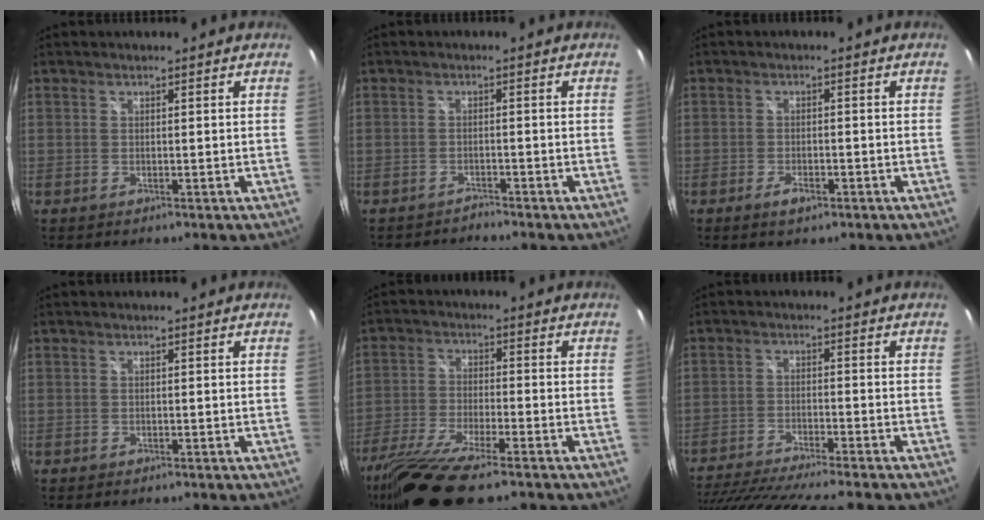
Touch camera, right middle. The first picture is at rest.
{"total": 1.5, "force": [-1.5, 0.1, -0.1], "torque": [-0.005, -0.003, -0.027]}
{"total": 2.7, "force": [-1.6, 1.1, 1.9], "torque": [-0.040, -0.004, -0.031]}
{"total": 0.5, "force": [-0.5, 0.2, 0.2], "torque": [-0.004, -0.002, -0.009]}
{"total": 15.6, "force": [-12.1, 2.3, 9.6], "torque": [-0.214, -0.045, -0.227]}
{"total": 18.0, "force": [-15.6, 1.4, 9.0], "torque": [-0.179, -0.037, -0.247]}